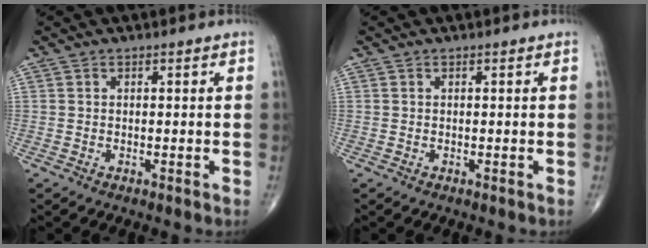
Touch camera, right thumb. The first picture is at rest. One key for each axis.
{"total": 0.0}